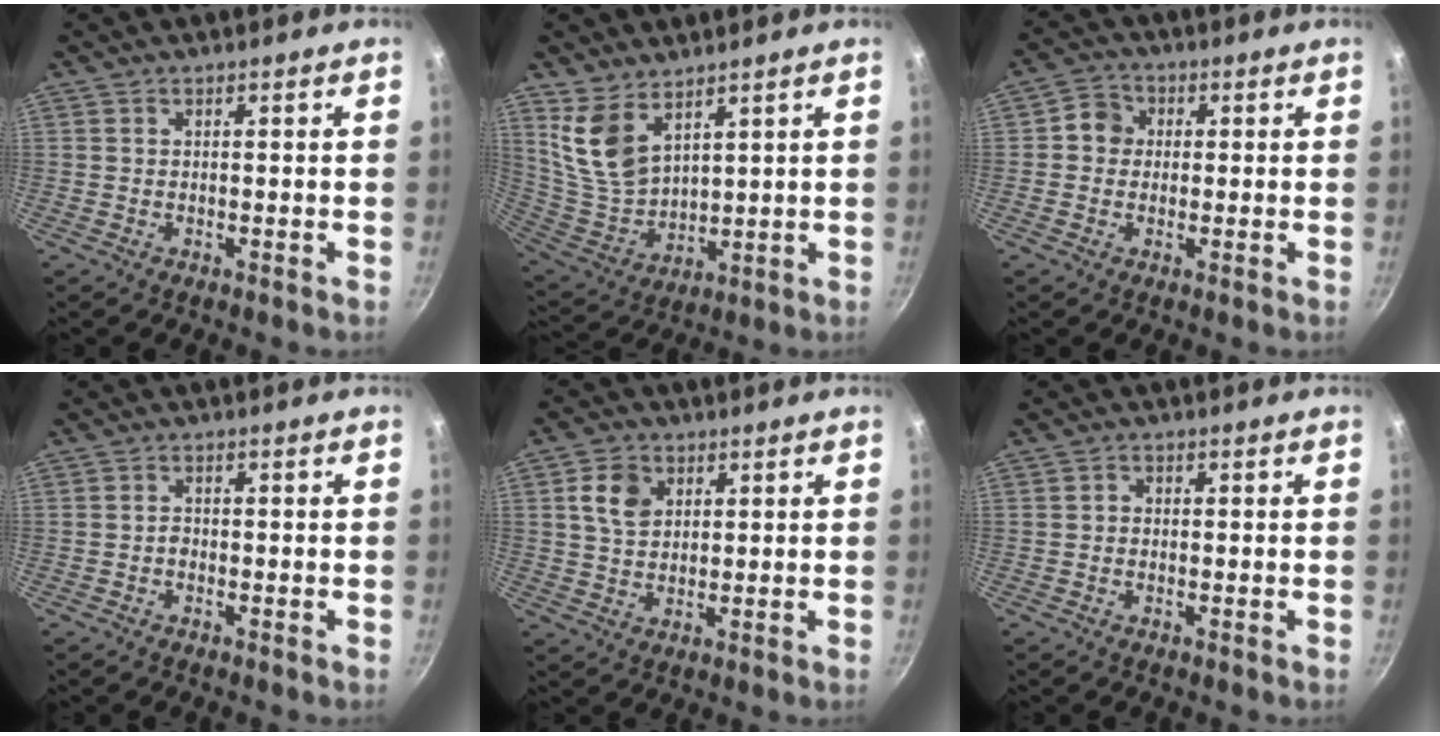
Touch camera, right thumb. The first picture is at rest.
{"total": 10.2, "force": [6.3, 5.4, 6.0], "torque": [-0.103, -0.054, 0.143]}
{"total": 4.7, "force": [0.4, 4.4, 1.7], "torque": [-0.001, 0.008, -0.007]}
{"total": 0.9, "force": [-0.4, 0.7, 0.4], "torque": [-0.005, 0.005, -0.009]}
{"total": 6.3, "force": [2.2, 4.6, 3.6], "torque": [-0.049, -0.001, 0.041]}
{"total": 1.2, "force": [-0.1, 1.1, 0.5], "torque": [-0.005, 0.005, -0.004]}